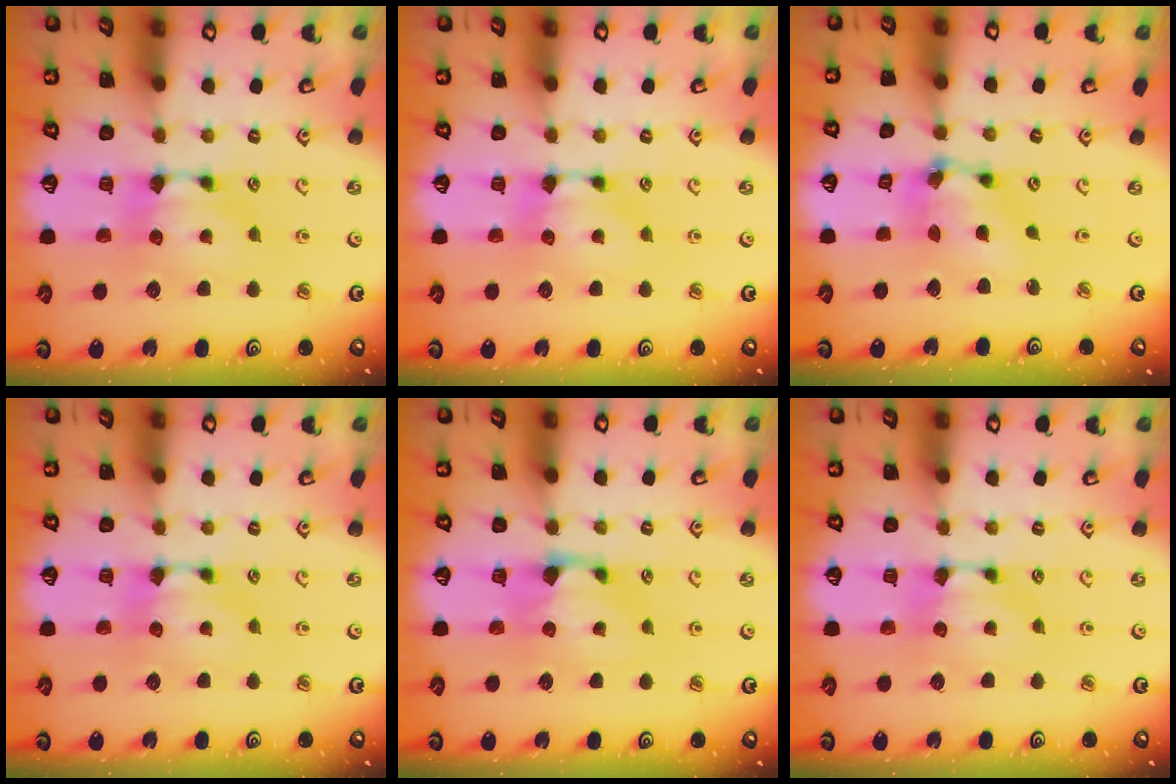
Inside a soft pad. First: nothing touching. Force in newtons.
{"total": 0.0}
{"total": 6.8, "press": 6.5, "slide": 2.0}
{"total": 0.0}
{"total": 0.8, "press": 0.1, "slide": 0.8}
{"total": 0.0}